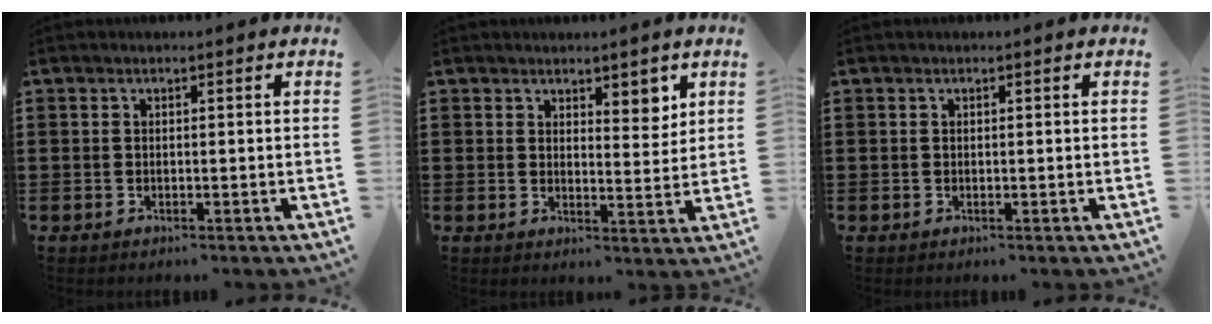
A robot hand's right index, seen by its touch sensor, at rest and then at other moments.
{"total": 3.6, "force": [2.9, 1.6, 1.4], "torque": [-0.019, 0.000, 0.049]}
{"total": 0.0}